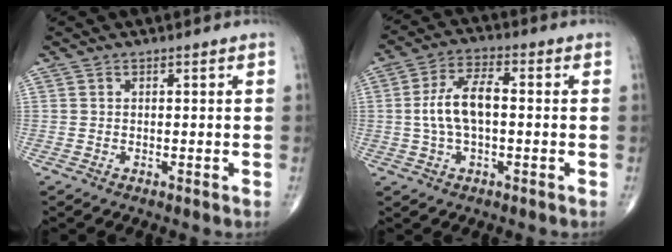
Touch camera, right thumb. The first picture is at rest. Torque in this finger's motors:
{"motor_torque": [0.15, 0.38, 0.89, -0.11, 0.12]}